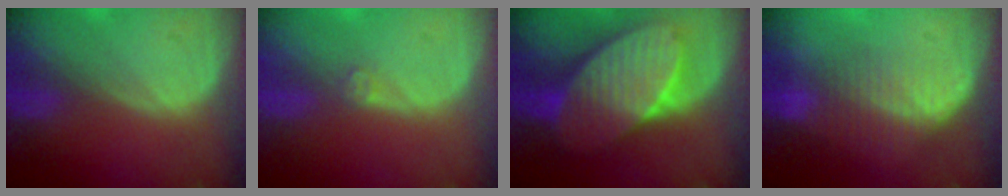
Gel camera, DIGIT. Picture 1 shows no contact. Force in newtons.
{"total": 1.3, "press": 1.1, "slide": 0.7}
{"total": 10.9, "press": 10.9, "slide": 0.6}
{"total": 7.1, "press": 6.5, "slide": 2.8}